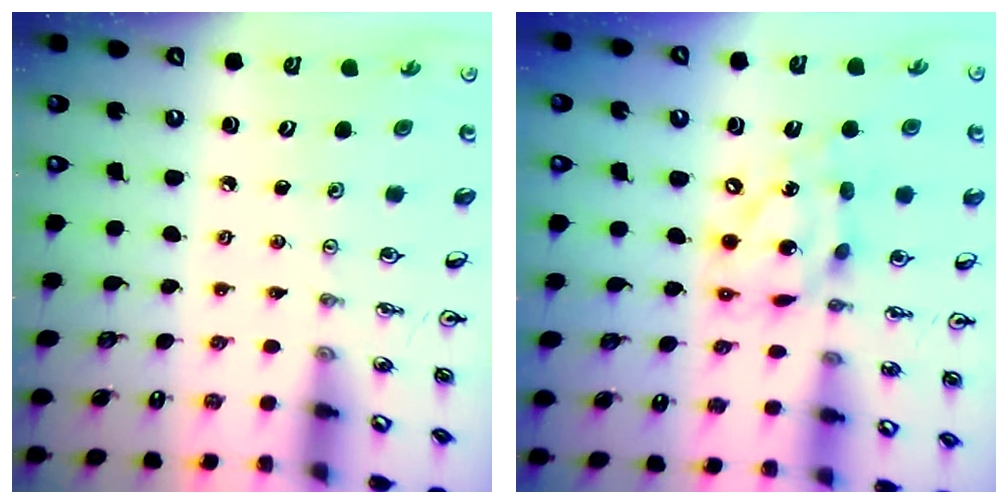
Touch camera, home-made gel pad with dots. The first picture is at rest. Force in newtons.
{"total": 16.1, "press": 16.0, "slide": 1.8}